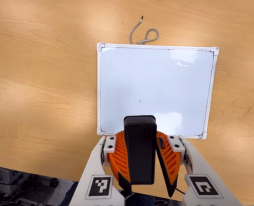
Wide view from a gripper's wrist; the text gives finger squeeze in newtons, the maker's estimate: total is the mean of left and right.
{"total": 11.3, "left": 10.3, "right": 12.2}